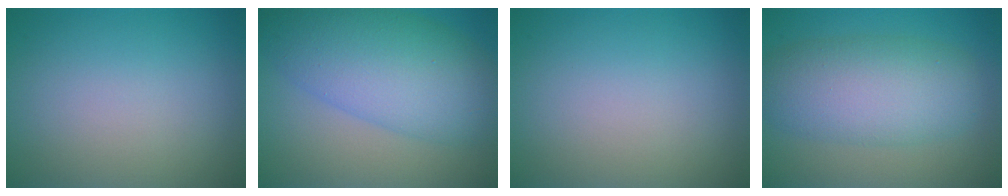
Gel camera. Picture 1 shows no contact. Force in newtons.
{"total": 9.6, "press": 9.6, "slide": 0.3}
{"total": 0.0}
{"total": 7.2, "press": 7.2, "slide": 0.2}